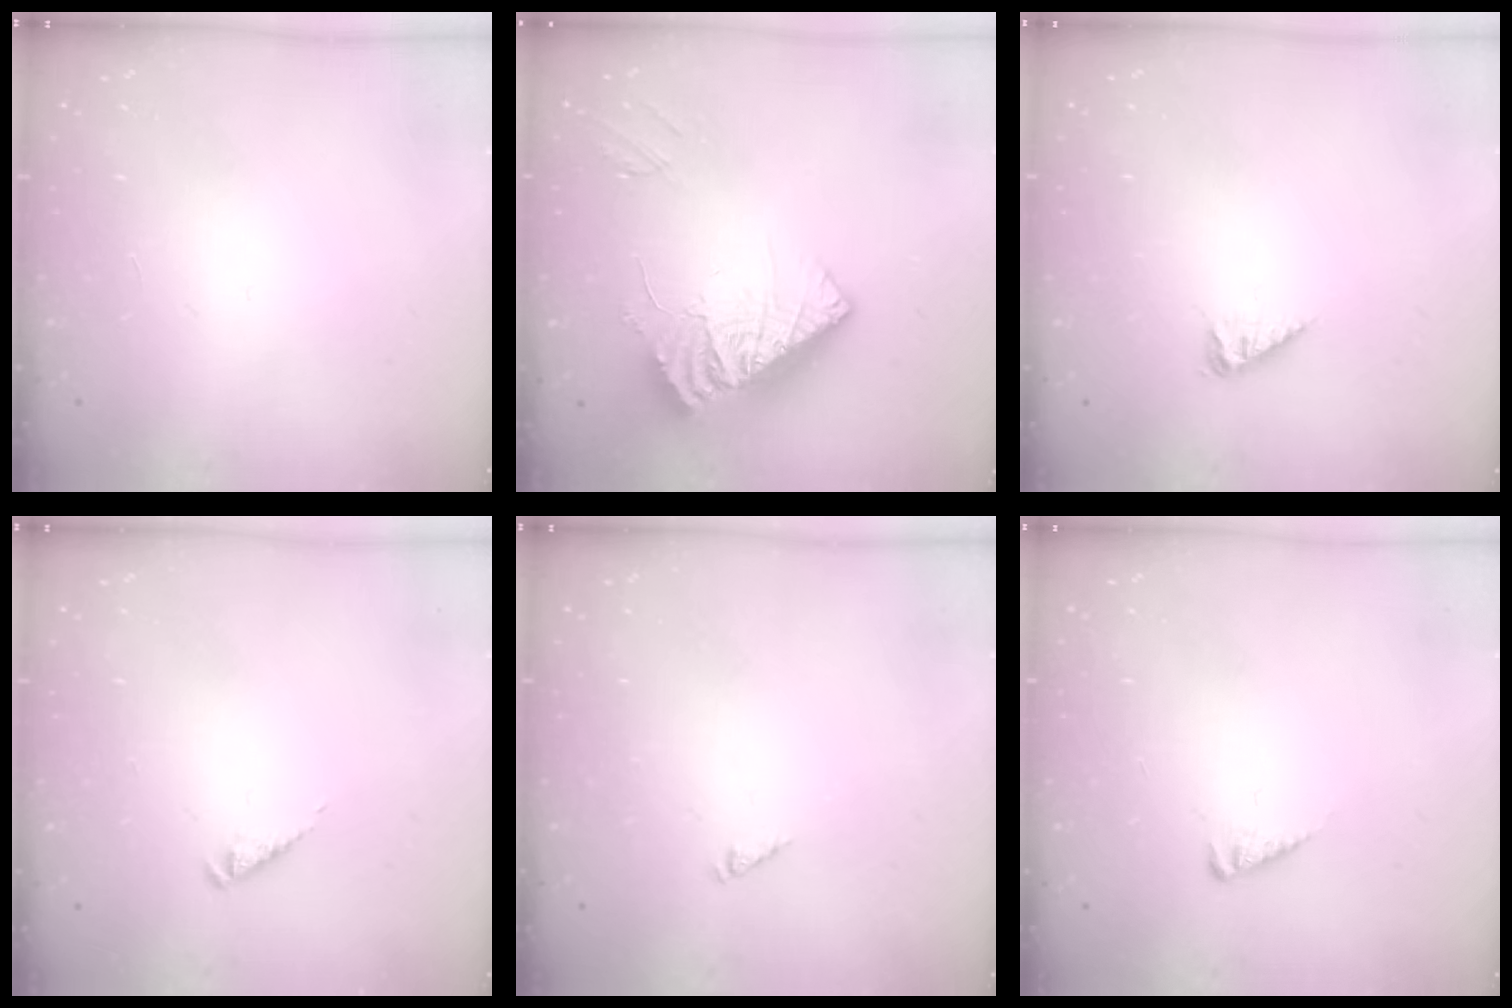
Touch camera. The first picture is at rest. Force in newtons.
{"total": 15.5, "press": 15.4, "slide": 1.8}
{"total": 3.4, "press": 3.4, "slide": 0.5}
{"total": 2.4, "press": 2.4, "slide": 0.3}
{"total": 0.0}
{"total": 2.7, "press": 2.7, "slide": 0.3}